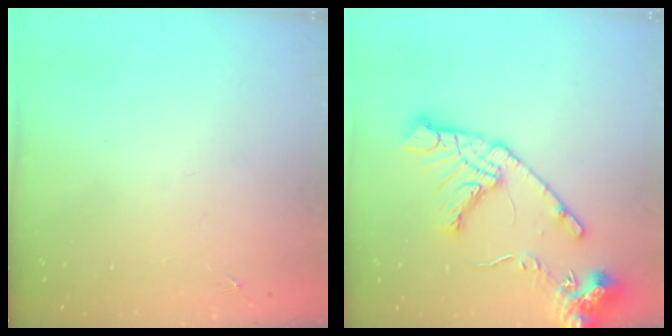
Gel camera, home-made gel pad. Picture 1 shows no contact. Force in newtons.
{"total": 18.2, "press": 18.0, "slide": 2.5}